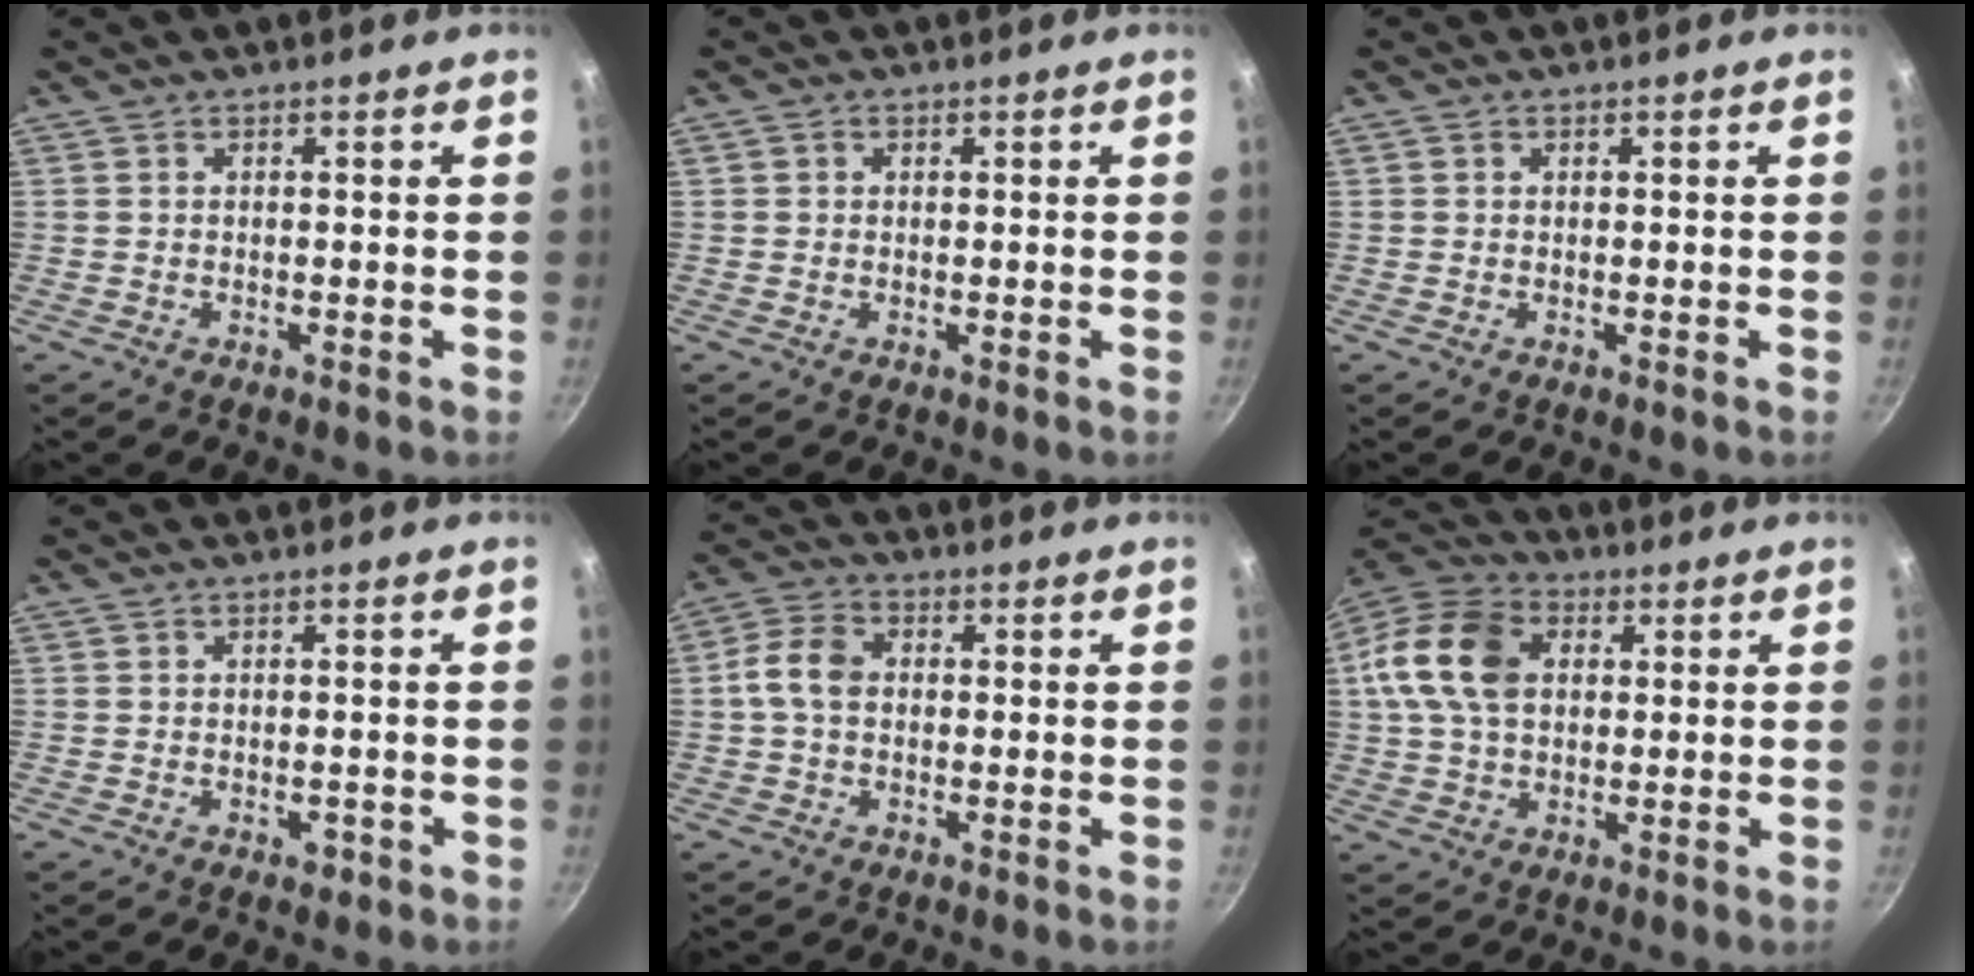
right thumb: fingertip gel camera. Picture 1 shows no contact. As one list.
[{"total": 1.0, "force": [0.2, 0.9, 0.3], "torque": [-0.001, 0.001, 0.001]}, {"total": 0.5, "force": [0.2, 0.5, 0.1], "torque": [0.002, 0.002, 0.001]}, {"total": 1.5, "force": [-0.7, 1.0, 1.0], "torque": [-0.008, 0.006, -0.006]}, {"total": 6.9, "force": [0.3, 5.0, 4.7], "torque": [-0.084, 0.019, -0.007]}, {"total": 15.7, "force": [3.0, 11.1, 10.6], "torque": [-0.190, 0.020, 0.039]}]